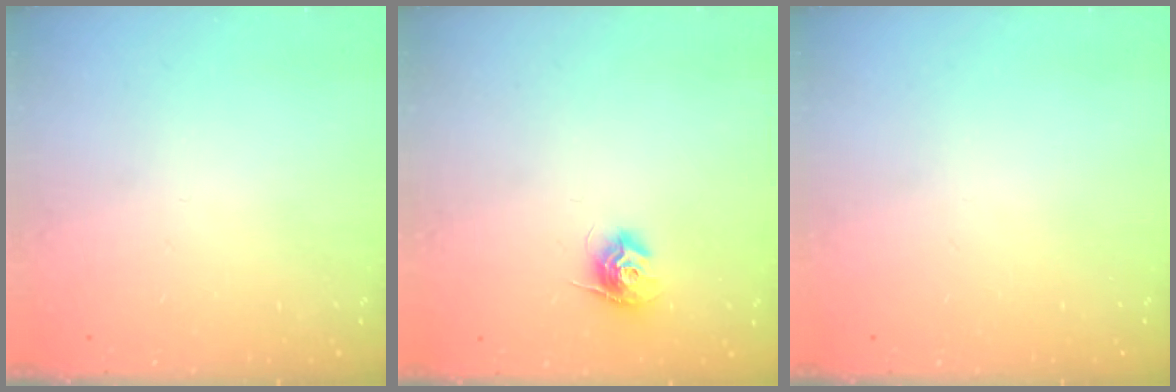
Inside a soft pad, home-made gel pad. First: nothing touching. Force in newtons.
{"total": 9.6, "press": 9.6, "slide": 0.4}
{"total": 0.0}